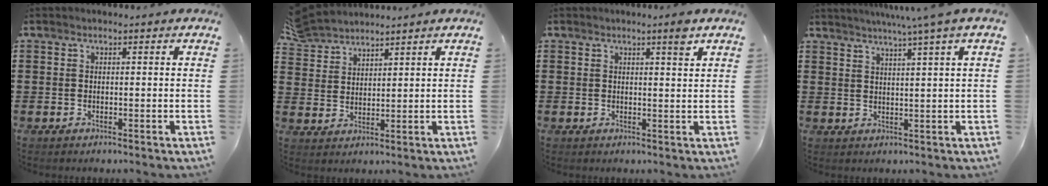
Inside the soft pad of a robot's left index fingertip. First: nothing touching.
{"total": 4.2, "force": [4.0, 1.4, 0.2], "torque": [-0.020, -0.008, 0.077]}
{"total": 2.9, "force": [2.0, 0.0, 2.1], "torque": [-0.028, -0.007, 0.030]}
{"total": 3.9, "force": [2.9, -1.4, 2.3], "torque": [-0.049, -0.012, 0.046]}